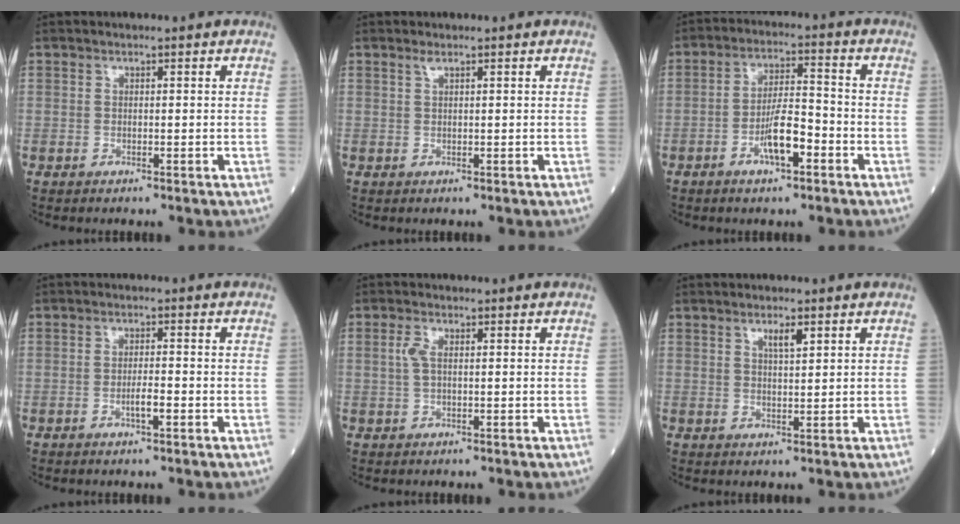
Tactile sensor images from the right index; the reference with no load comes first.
{"total": 0.7, "force": [0.5, 0.0, 0.5], "torque": [-0.014, 0.002, 0.013]}
{"total": 6.9, "force": [-3.1, 1.5, 5.9], "torque": [-0.111, 0.005, -0.058]}
{"total": 2.2, "force": [-1.0, 0.2, 1.9], "torque": [-0.030, 0.000, -0.018]}
{"total": 1.8, "force": [0.4, 0.7, 1.7], "torque": [-0.043, 0.003, 0.008]}
{"total": 2.3, "force": [1.4, 0.3, 1.9], "torque": [-0.035, -0.001, 0.025]}